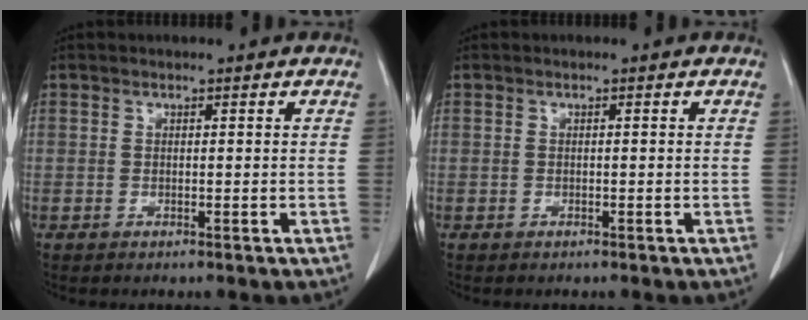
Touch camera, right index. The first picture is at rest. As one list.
[{"total": 0.0}]